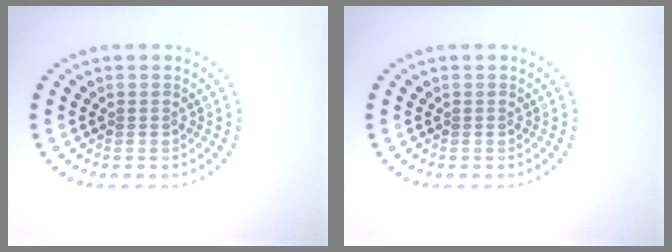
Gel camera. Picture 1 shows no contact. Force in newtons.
{"total": 0.0}